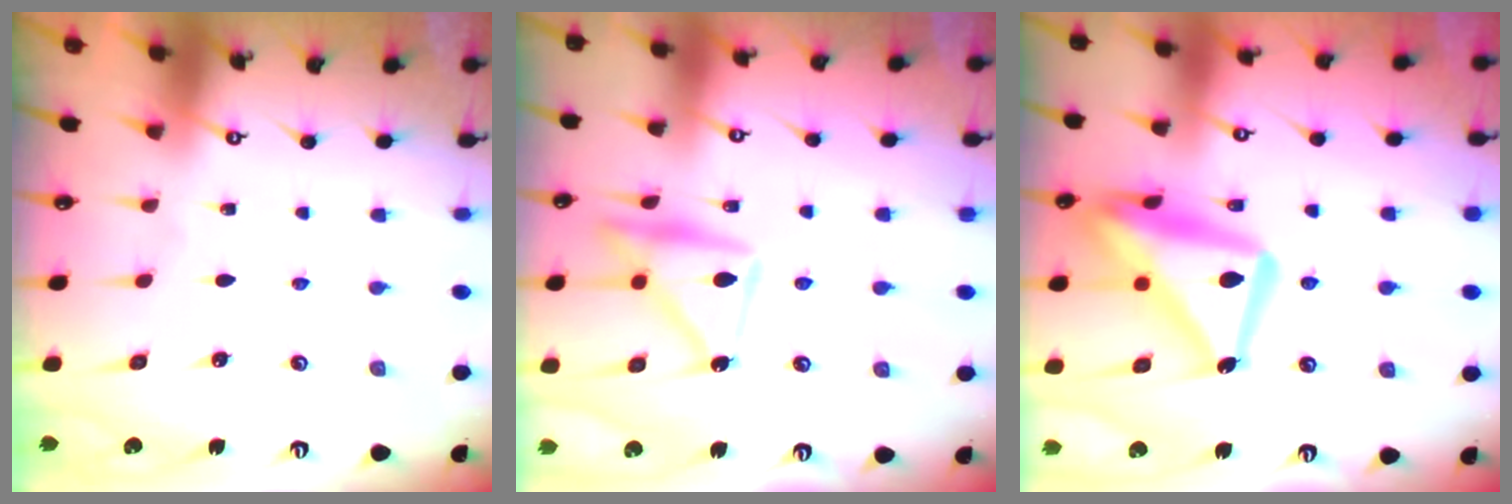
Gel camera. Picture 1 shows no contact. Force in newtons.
{"total": 16.3, "press": 16.3, "slide": 1.1}
{"total": 20.8, "press": 20.8, "slide": 1.5}